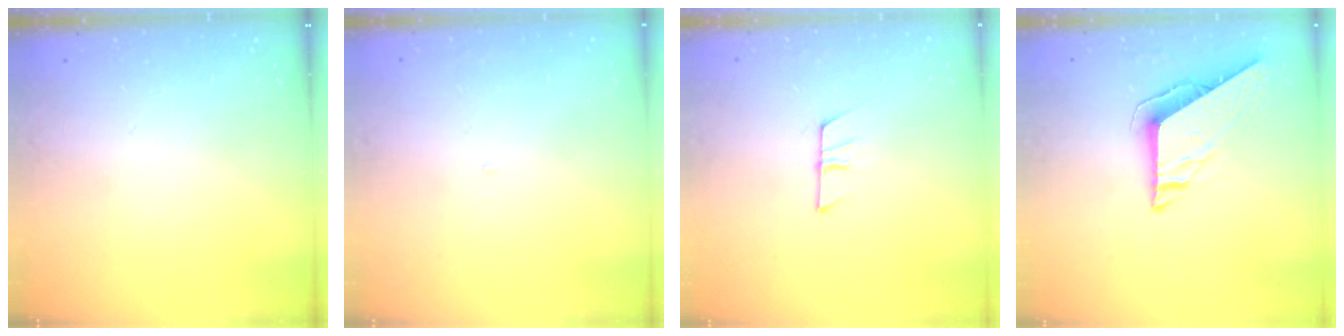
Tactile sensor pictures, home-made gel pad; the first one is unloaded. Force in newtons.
{"total": 3.0, "press": 3.0, "slide": 0.2}
{"total": 7.1, "press": 7.1, "slide": 0.6}
{"total": 7.6, "press": 7.6, "slide": 0.2}